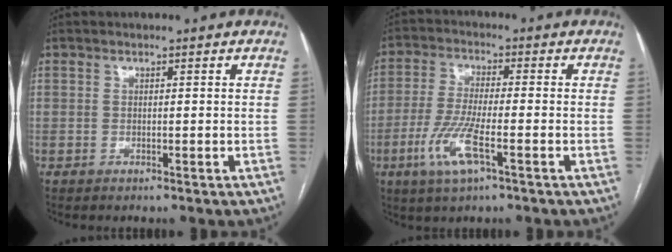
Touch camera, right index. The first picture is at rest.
{"total": 8.2, "force": [-3.5, 1.1, 7.4], "torque": [-0.161, -0.012, -0.067]}